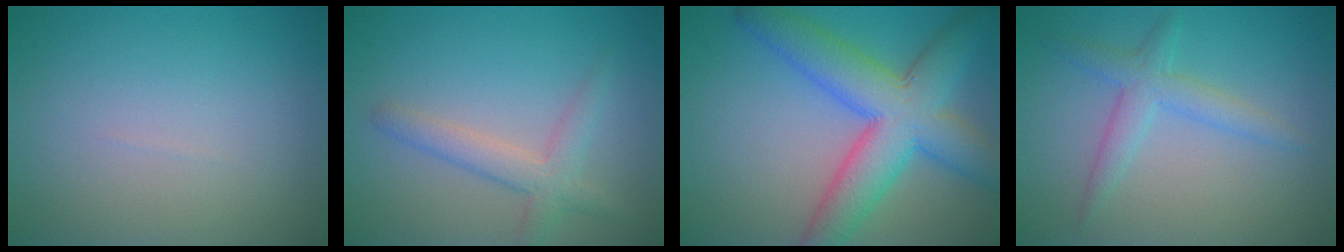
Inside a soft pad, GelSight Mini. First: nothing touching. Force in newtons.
{"total": 3.0, "press": 3.0, "slide": 0.1}
{"total": 8.8, "press": 8.8, "slide": 0.1}
{"total": 2.8, "press": 2.8, "slide": 0.1}